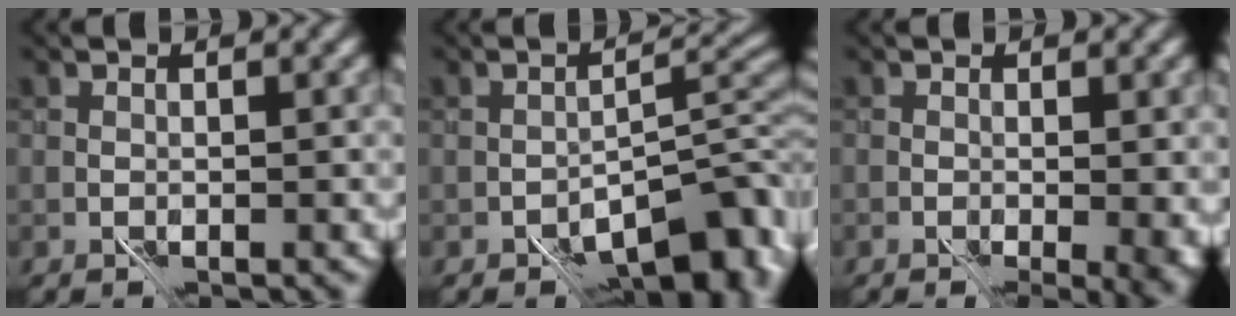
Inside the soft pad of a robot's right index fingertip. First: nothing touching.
{"total": 8.0, "force": [-4.6, 3.3, 5.6], "torque": [-0.062, 0.005, -0.076]}
{"total": 3.2, "force": [-0.5, 1.6, 2.7], "torque": [-0.032, -0.003, -0.009]}